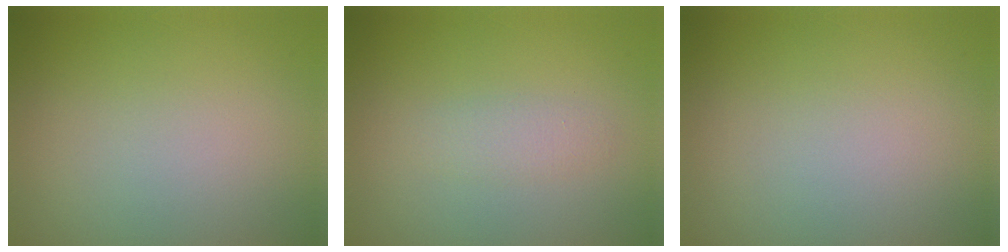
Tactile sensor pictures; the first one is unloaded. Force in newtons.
{"total": 1.3, "press": 1.3, "slide": 0.0}
{"total": 0.0}